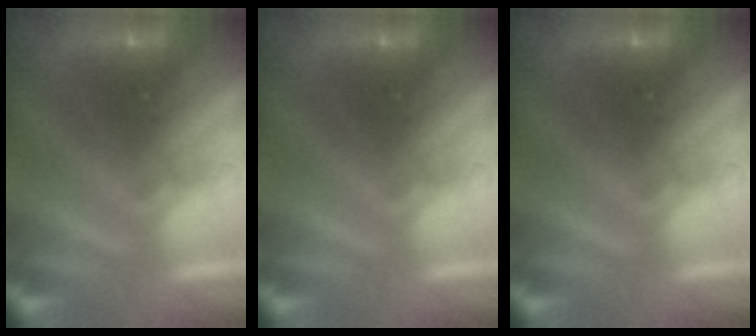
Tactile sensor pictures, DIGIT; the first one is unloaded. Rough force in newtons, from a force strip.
{"total": 0.0}
{"total": 0.0}